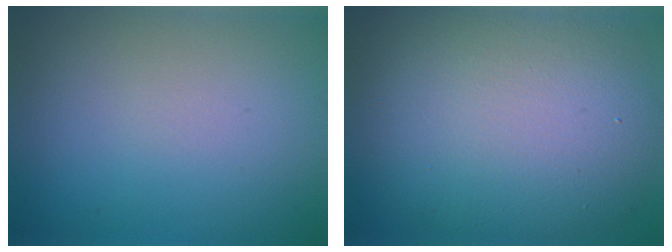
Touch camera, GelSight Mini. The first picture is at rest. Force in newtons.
{"total": 11.9, "press": 11.9, "slide": 0.8}